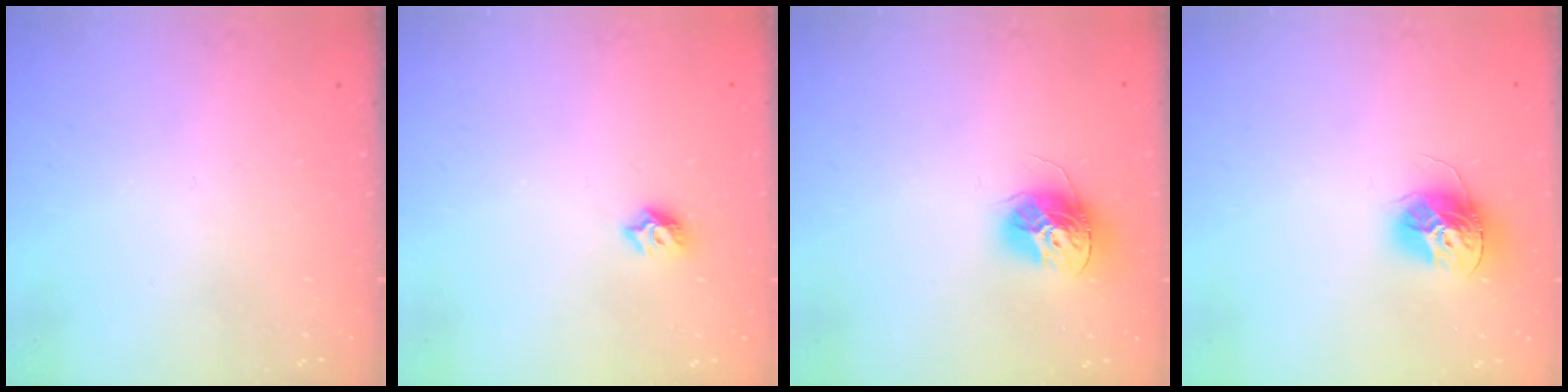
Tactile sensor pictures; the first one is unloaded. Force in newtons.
{"total": 6.9, "press": 6.8, "slide": 0.9}
{"total": 12.2, "press": 12.2, "slide": 0.4}
{"total": 12.2, "press": 12.2, "slide": 0.4}